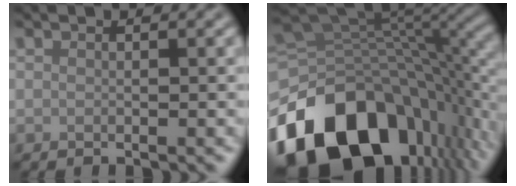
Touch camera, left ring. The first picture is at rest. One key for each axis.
{"total": 16.8, "fx": -7.6, "fy": 10.7, "fz": 10.5, "tx": -0.204, "ty": -0.023, "tz": -0.118}